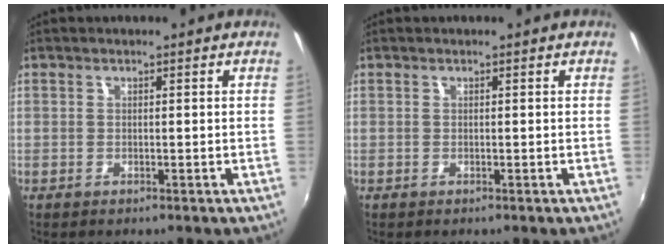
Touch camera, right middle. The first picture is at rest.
{"total": 0.0}